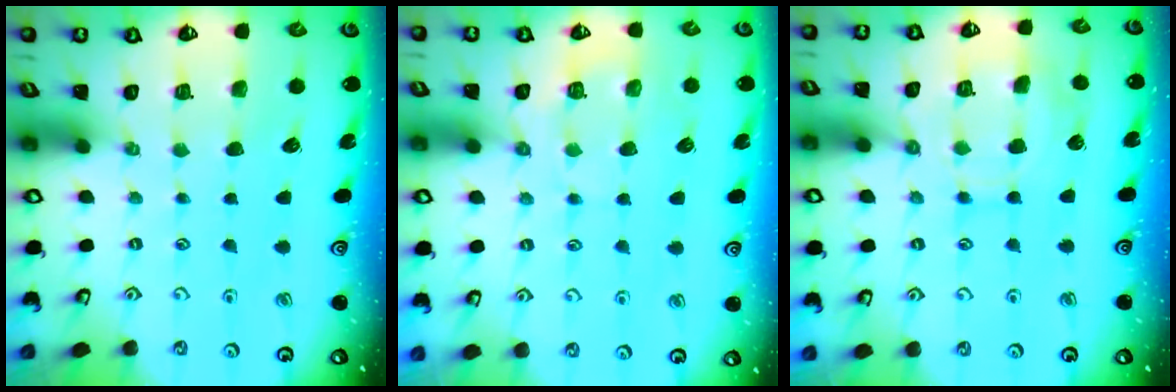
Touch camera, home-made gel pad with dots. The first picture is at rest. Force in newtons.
{"total": 6.3, "press": 6.2, "slide": 0.6}
{"total": 10.8, "press": 10.7, "slide": 1.0}